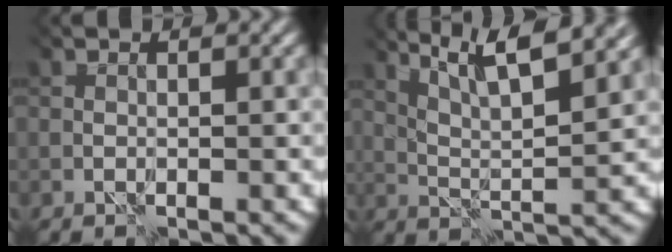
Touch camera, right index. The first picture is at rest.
{"total": 7.8, "force": [5.7, 0.5, 5.3], "torque": [-0.079, 0.017, 0.090]}